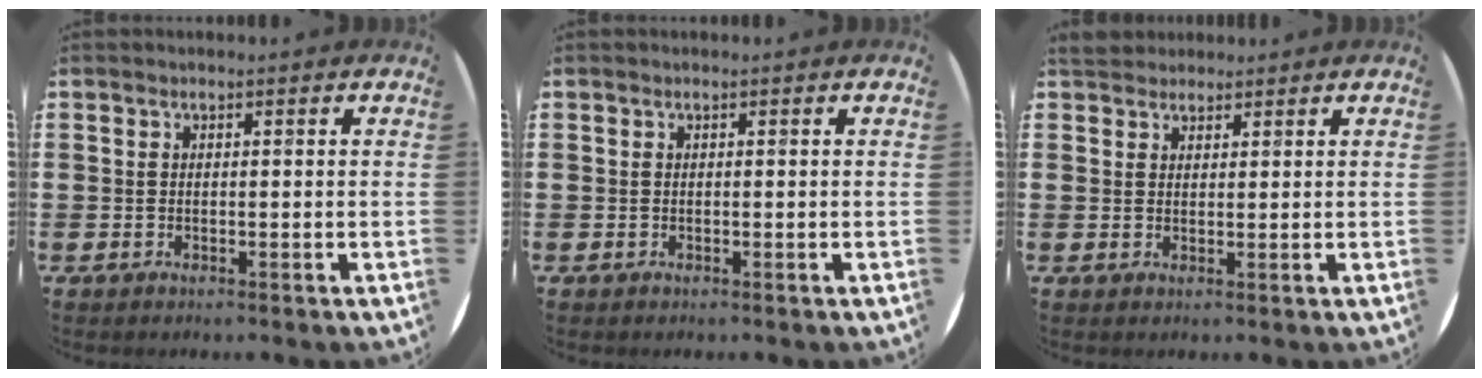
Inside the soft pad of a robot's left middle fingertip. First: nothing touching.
{"total": 0.0}
{"total": 2.7, "force": [2.6, 0.9, 0.2], "torque": [-0.002, -0.002, 0.049]}